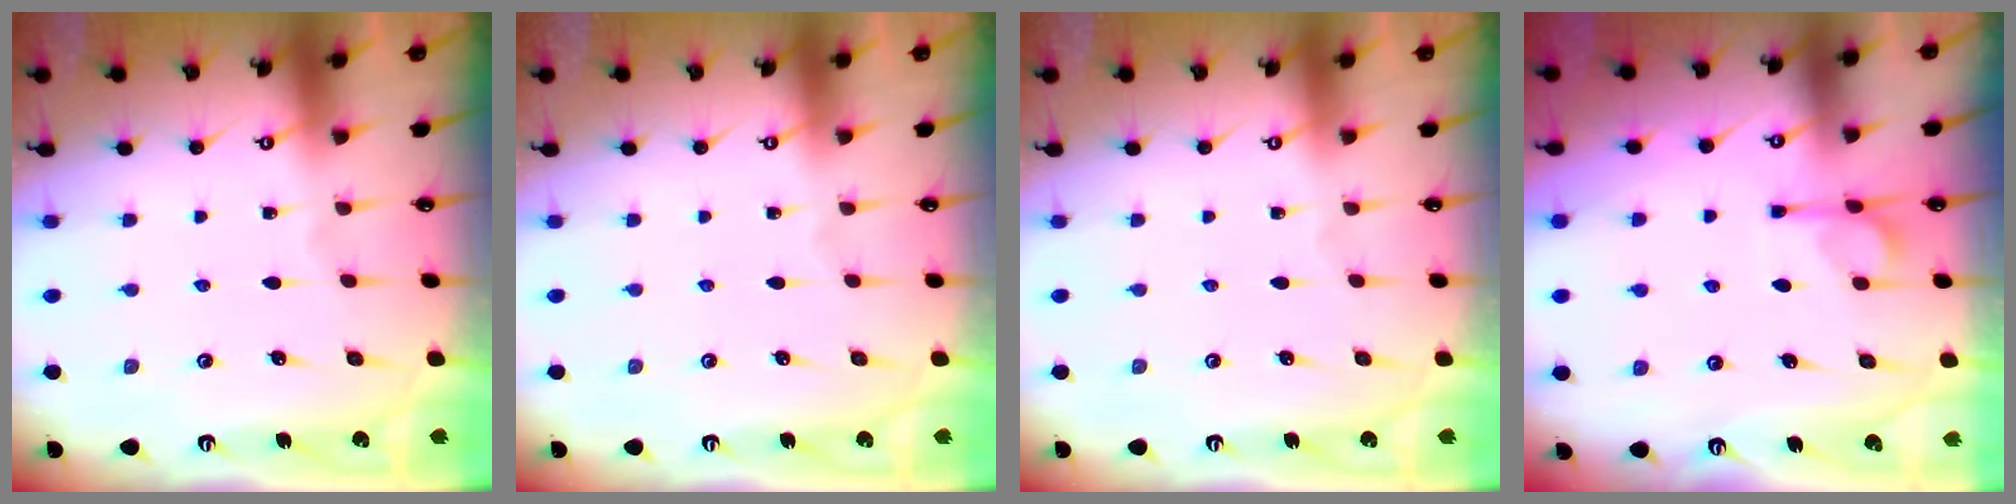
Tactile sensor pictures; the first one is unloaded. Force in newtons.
{"total": 0.0}
{"total": 0.0}
{"total": 6.2, "press": 6.2, "slide": 0.8}